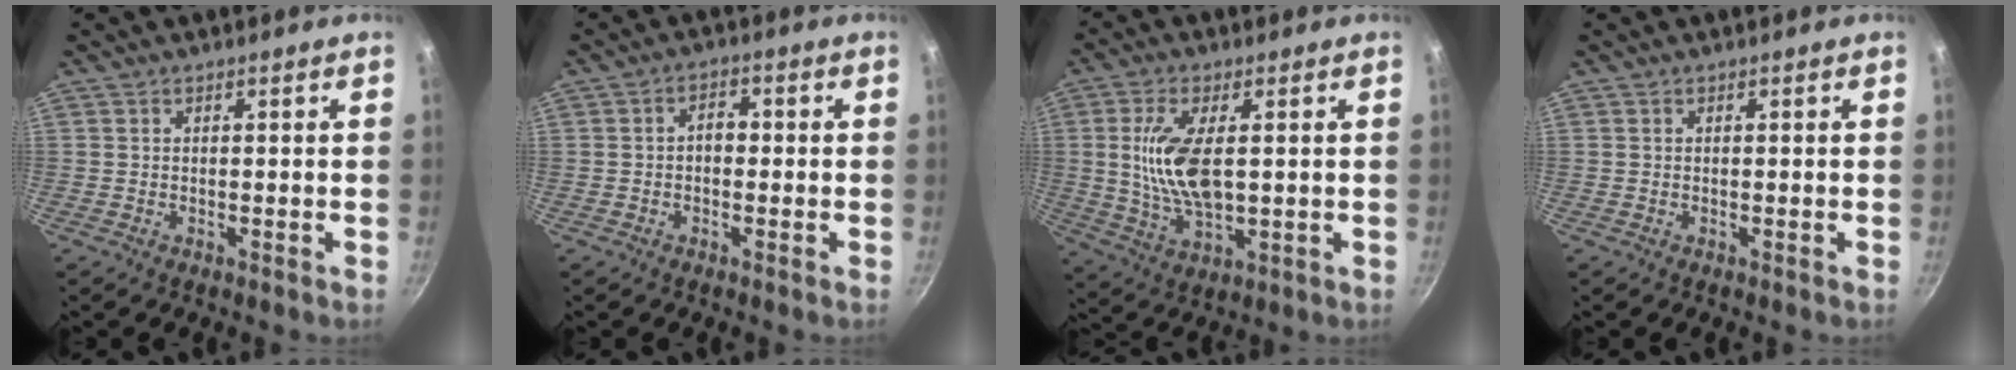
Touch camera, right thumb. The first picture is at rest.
{"total": 2.7, "force": [-0.2, 1.9, 1.9], "torque": [-0.019, 0.012, -0.008]}
{"total": 11.4, "force": [1.5, 5.2, 10.1], "torque": [-0.195, -0.007, 0.034]}
{"total": 0.0}